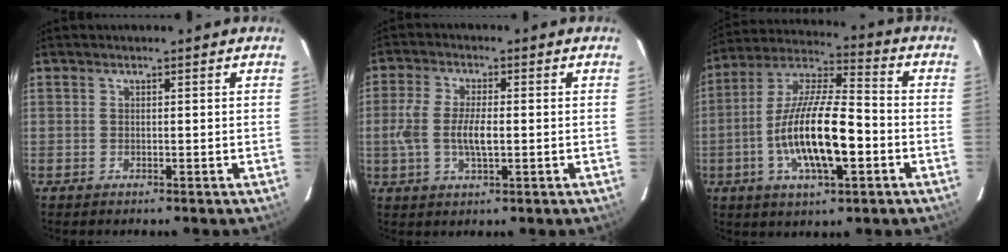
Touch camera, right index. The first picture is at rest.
{"total": 6.6, "force": [-0.8, 2.5, 6.1], "torque": [-0.125, 0.001, -0.017]}
{"total": 17.0, "force": [-4.4, 4.9, 15.6], "torque": [-0.303, -0.001, -0.084]}